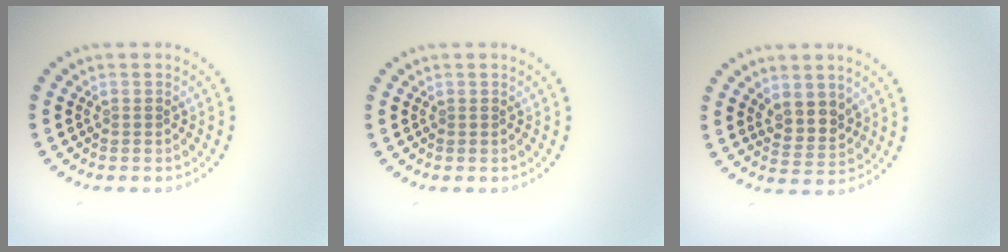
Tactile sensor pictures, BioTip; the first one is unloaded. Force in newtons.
{"total": 0.0}
{"total": 2.7, "press": 2.3, "slide": 1.5}